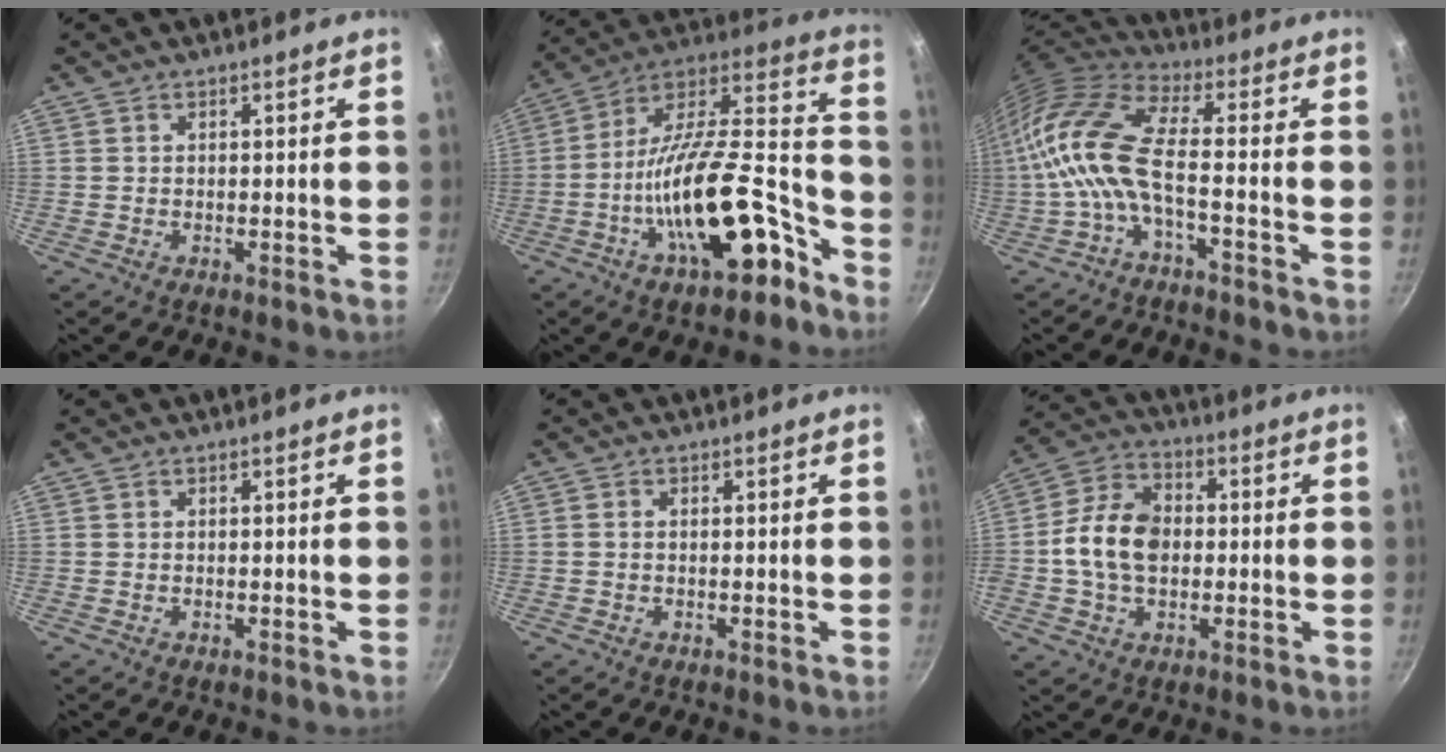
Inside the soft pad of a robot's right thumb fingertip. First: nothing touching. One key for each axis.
{"total": 24.6, "fx": -11.3, "fy": 9.8, "fz": 19.6, "tx": -0.270, "ty": 0.080, "tz": -0.191}
{"total": 14.3, "fx": -3.2, "fy": 5.5, "fz": 12.8, "tx": -0.283, "ty": 0.036, "tz": -0.078}
{"total": 0.0}
{"total": 0.7, "fx": 0.0, "fy": 0.4, "fz": 0.6, "tx": -0.012, "ty": 0.003, "tz": -0.001}
{"total": 12.1, "fx": -0.4, "fy": 8.4, "fz": 8.6, "tx": -0.143, "ty": 0.021, "tz": -0.022}